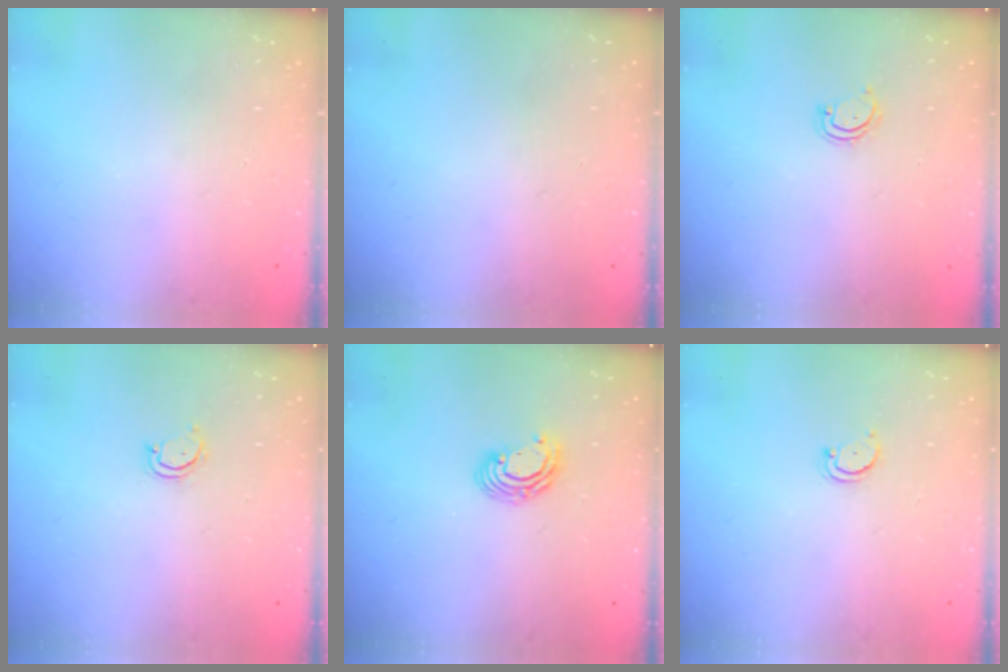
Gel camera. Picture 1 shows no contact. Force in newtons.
{"total": 0.0}
{"total": 2.8, "press": 2.8, "slide": 0.3}
{"total": 2.9, "press": 2.9, "slide": 0.3}
{"total": 6.2, "press": 6.2, "slide": 0.4}
{"total": 2.3, "press": 2.3, "slide": 0.2}